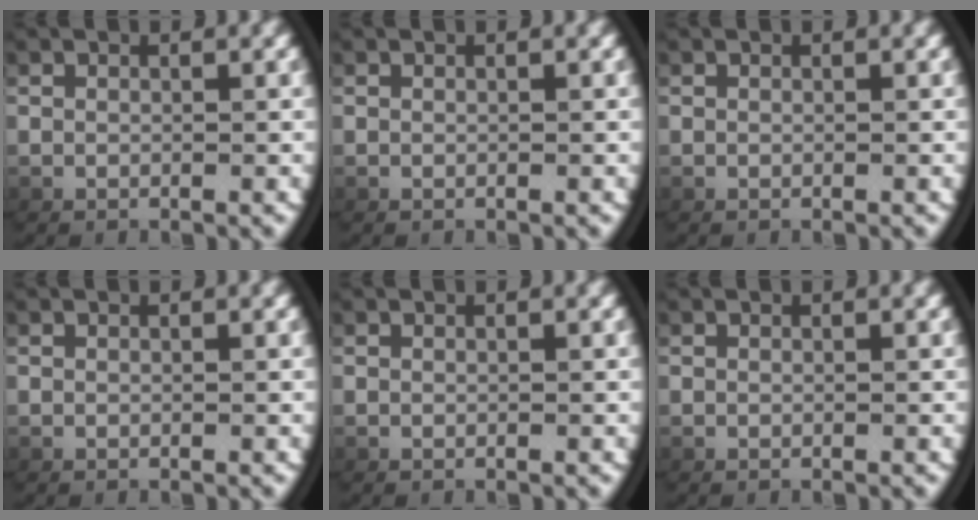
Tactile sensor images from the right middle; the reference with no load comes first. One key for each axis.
{"total": 0.0}
{"total": 0.0}
{"total": 0.0}
{"total": 0.0}
{"total": 0.0}